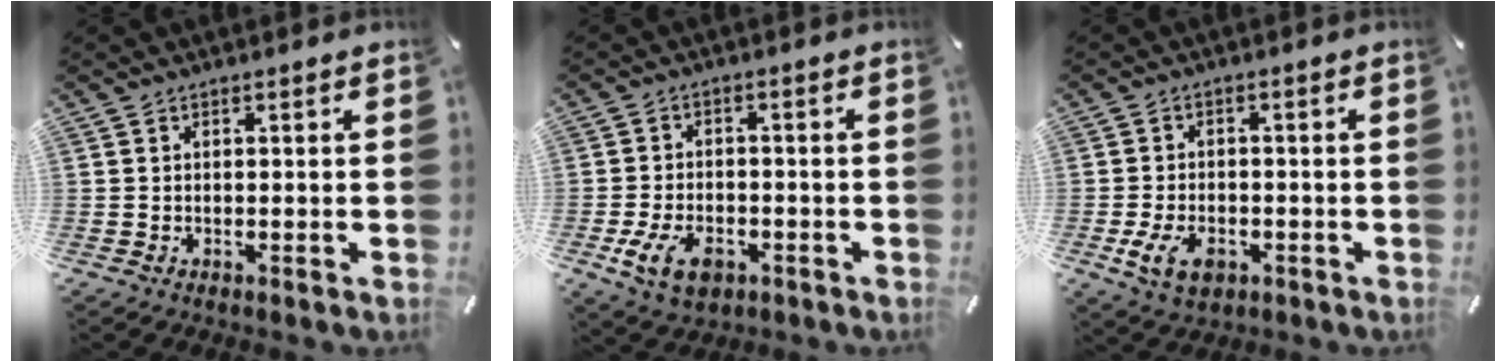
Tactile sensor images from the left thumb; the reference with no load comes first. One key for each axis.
{"total": 8.5, "fx": -3.3, "fy": 5.6, "fz": 5.5, "tx": -0.122, "ty": 0.002, "tz": -0.064}
{"total": 7.0, "fx": -2.5, "fy": 4.7, "fz": 4.5, "tx": -0.102, "ty": 0.000, "tz": -0.051}